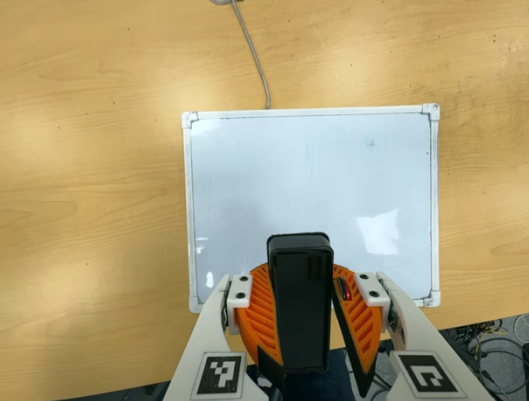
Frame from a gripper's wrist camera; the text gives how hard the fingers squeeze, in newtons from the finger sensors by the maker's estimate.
{"total": 9.9, "left": 10.1, "right": 9.6}